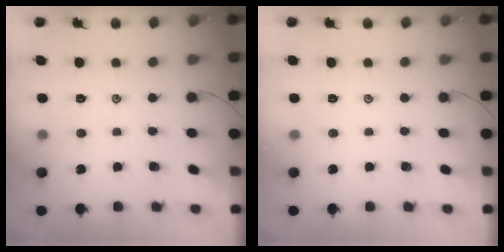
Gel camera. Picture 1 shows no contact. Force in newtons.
{"total": 0.0}